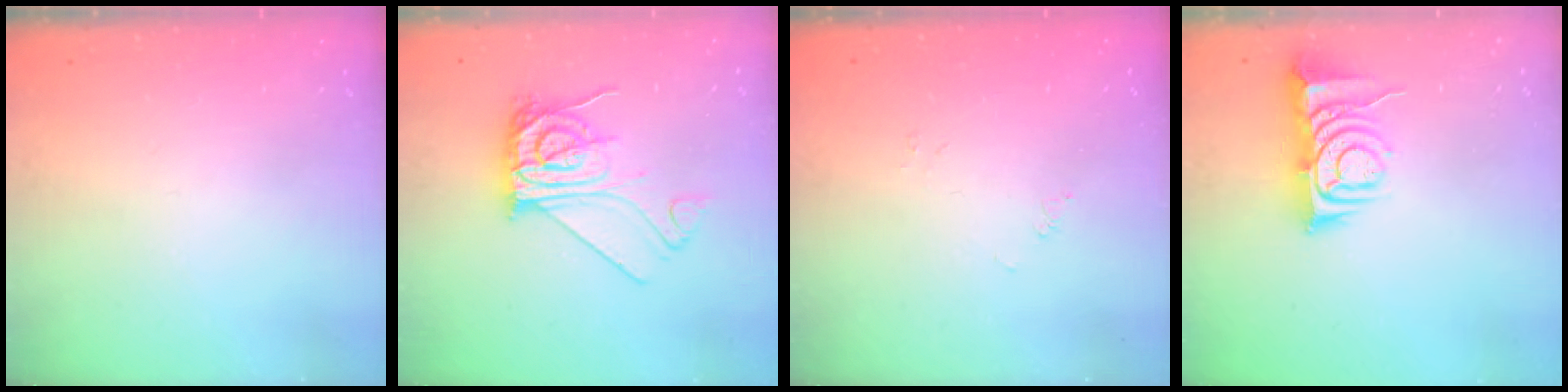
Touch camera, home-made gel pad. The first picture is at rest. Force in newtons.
{"total": 11.8, "press": 11.8, "slide": 1.2}
{"total": 0.0}
{"total": 8.9, "press": 8.8, "slide": 1.2}